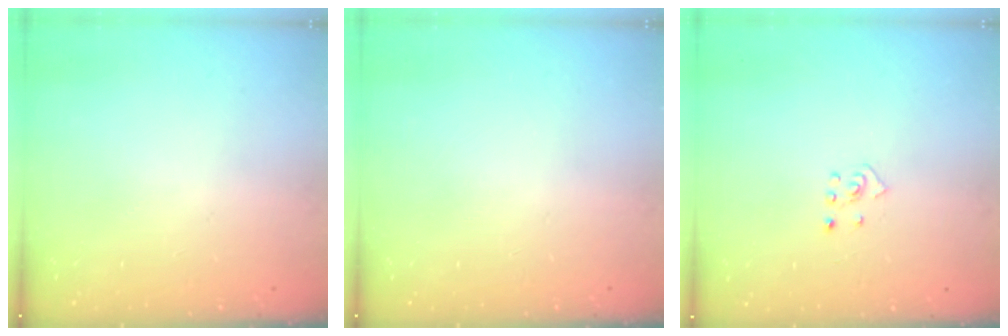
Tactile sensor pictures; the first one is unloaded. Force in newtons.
{"total": 0.0}
{"total": 3.6, "press": 3.6, "slide": 0.6}